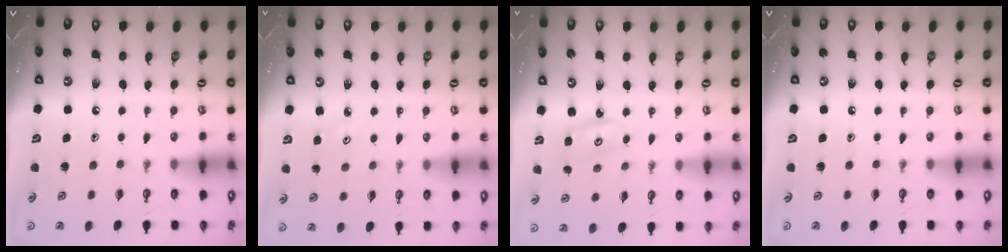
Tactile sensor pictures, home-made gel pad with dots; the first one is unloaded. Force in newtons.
{"total": 3.1, "press": 3.1, "slide": 0.5}
{"total": 2.9, "press": 2.9, "slide": 0.3}
{"total": 0.0}